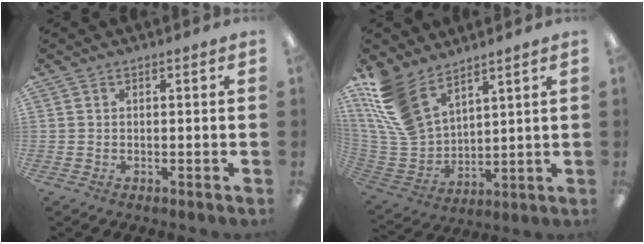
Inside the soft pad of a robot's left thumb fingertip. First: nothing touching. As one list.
[{"total": 15.7, "force": [10.6, 8.2, 8.1], "torque": [-0.218, -0.049, 0.206]}]